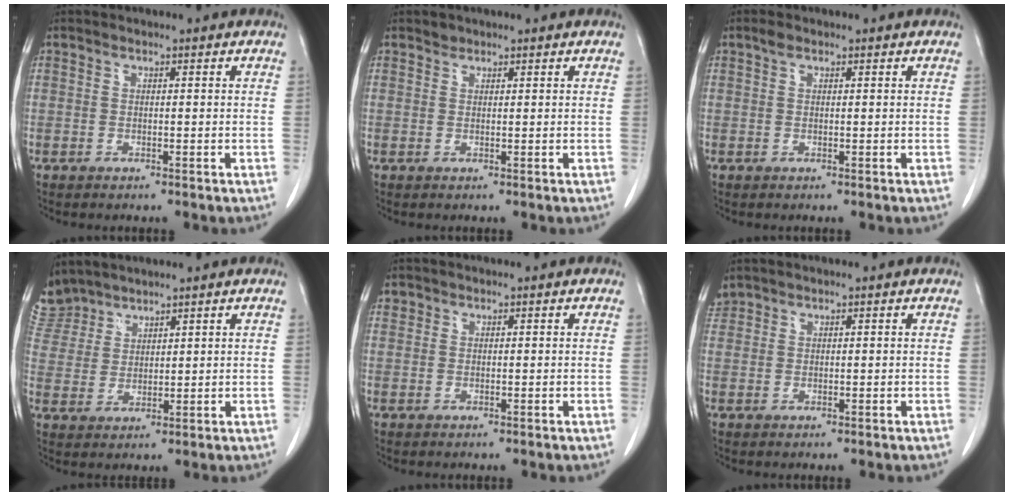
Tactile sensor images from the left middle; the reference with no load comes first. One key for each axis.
{"total": 0.7, "fx": 0.6, "fy": 0.4, "fz": -0.1, "tx": 0.001, "ty": 0.001, "tz": 0.007}
{"total": 0.8, "fx": 0.5, "fy": 0.4, "fz": 0.4, "tx": -0.011, "ty": 0.011, "tz": 0.009}
{"total": 6.7, "fx": 6.2, "fy": 2.5, "fz": -0.1, "tx": -0.004, "ty": 0.008, "tz": 0.137}
{"total": 0.7, "fx": 0.4, "fy": 0.6, "fz": 0.0, "tx": 0.005, "ty": 0.005, "tz": 0.006}
{"total": 1.3, "fx": 1.2, "fy": 0.5, "fz": -0.2, "tx": 0.000, "ty": 0.013, "tz": 0.026}